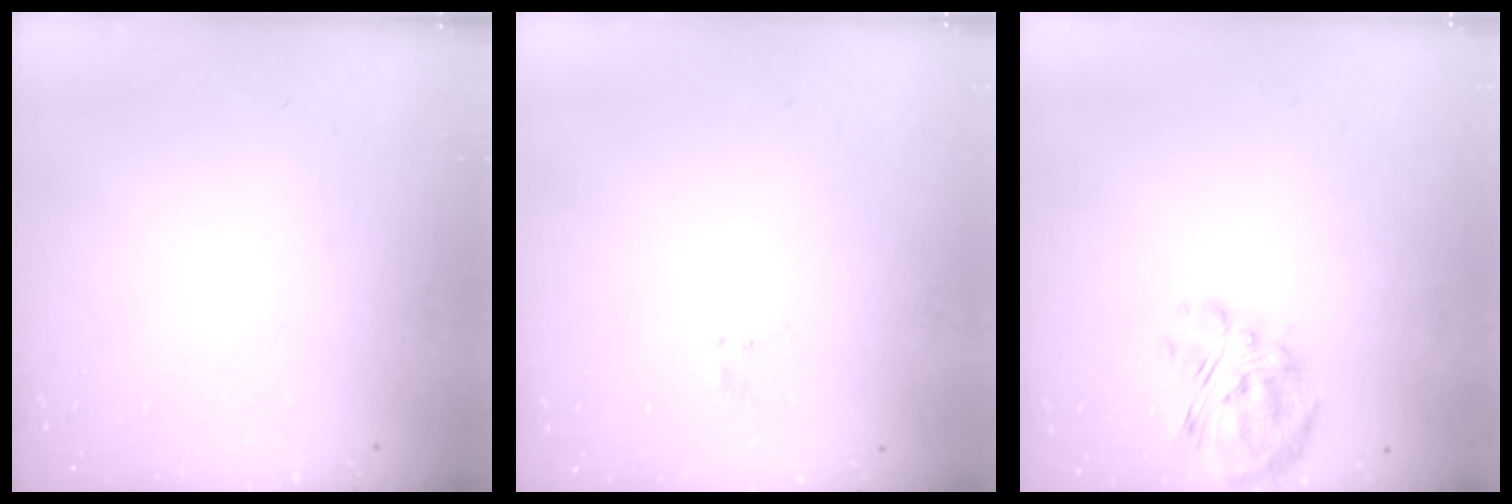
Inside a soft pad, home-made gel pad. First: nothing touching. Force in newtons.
{"total": 1.0, "press": 0.6, "slide": 0.7}
{"total": 11.2, "press": 10.8, "slide": 3.3}